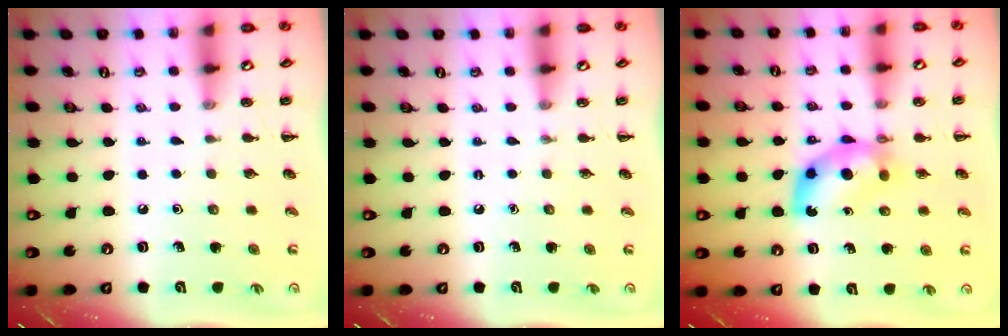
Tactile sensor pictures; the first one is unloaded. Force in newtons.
{"total": 0.0}
{"total": 7.9, "press": 7.9, "slide": 0.9}